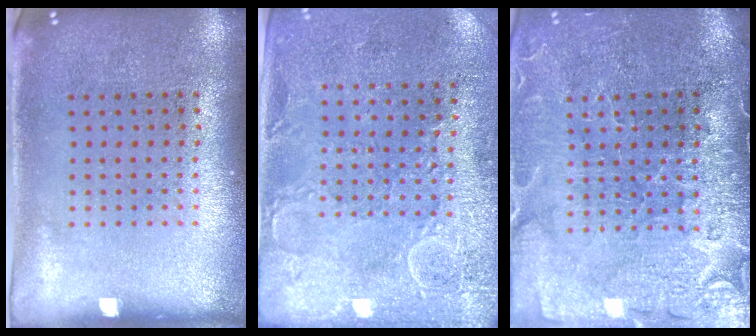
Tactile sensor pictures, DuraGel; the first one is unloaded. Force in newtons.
{"total": 2.9, "press": 2.6, "slide": 1.2}
{"total": 3.7, "press": 3.4, "slide": 1.3}